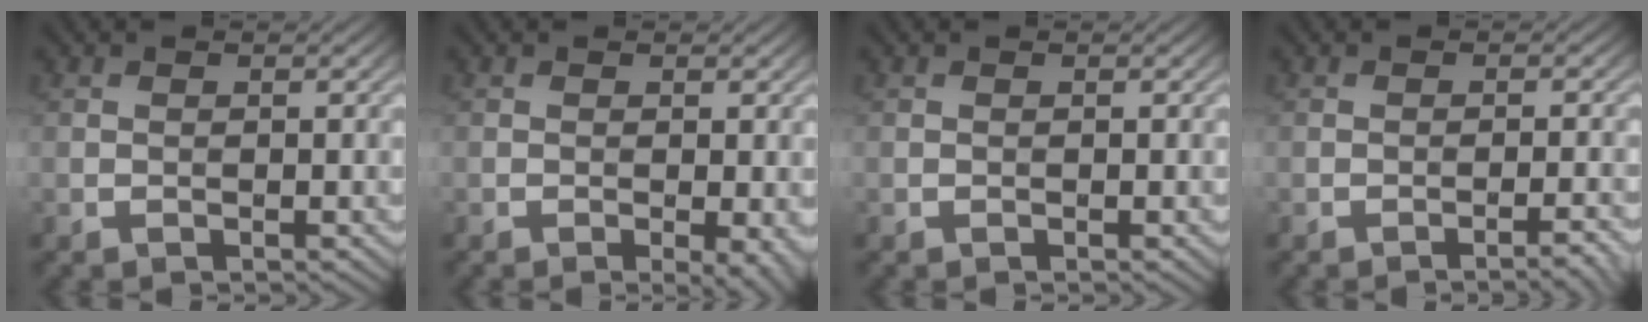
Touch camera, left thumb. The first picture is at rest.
{"total": 2.4, "force": [-0.7, 0.5, 2.3], "torque": [-0.032, -0.006, -0.009]}
{"total": 0.0}
{"total": 2.5, "force": [-1.6, 0.3, 1.8], "torque": [-0.024, 0.009, -0.028]}